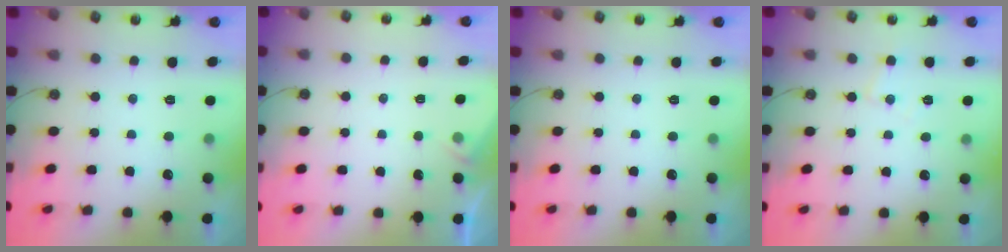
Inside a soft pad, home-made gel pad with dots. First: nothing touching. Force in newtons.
{"total": 2.2, "press": 2.1, "slide": 0.4}
{"total": 0.0}
{"total": 5.7, "press": 5.7, "slide": 0.7}